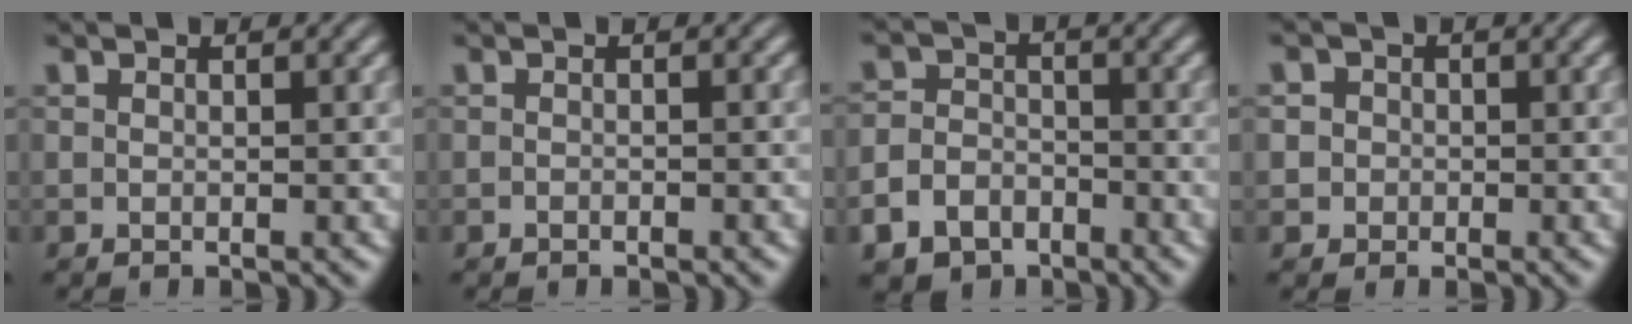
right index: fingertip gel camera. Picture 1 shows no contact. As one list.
[{"total": 0.9, "force": [-0.6, -0.7, -0.2], "torque": [0.005, -0.005, -0.006]}, {"total": 7.0, "force": [-4.0, 5.5, 1.6], "torque": [-0.020, -0.029, -0.067]}, {"total": 3.8, "force": [-0.4, 3.7, 0.8], "torque": [-0.019, -0.006, -0.014]}]